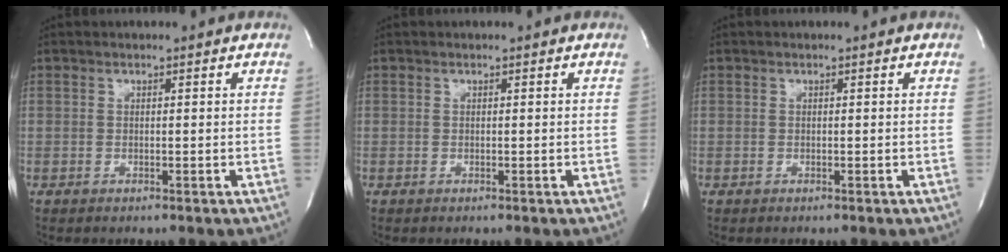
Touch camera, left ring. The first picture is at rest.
{"total": 0.0}
{"total": 0.0}